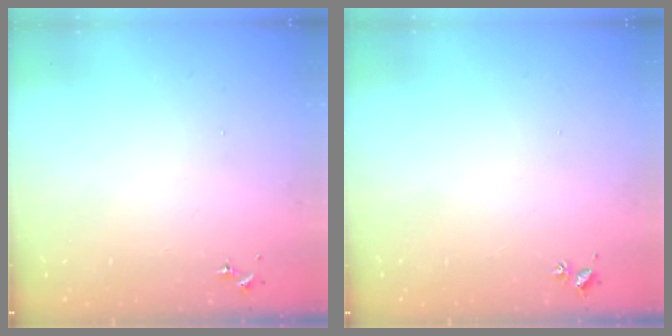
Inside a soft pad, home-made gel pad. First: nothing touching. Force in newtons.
{"total": 2.0, "press": 2.0, "slide": 0.3}